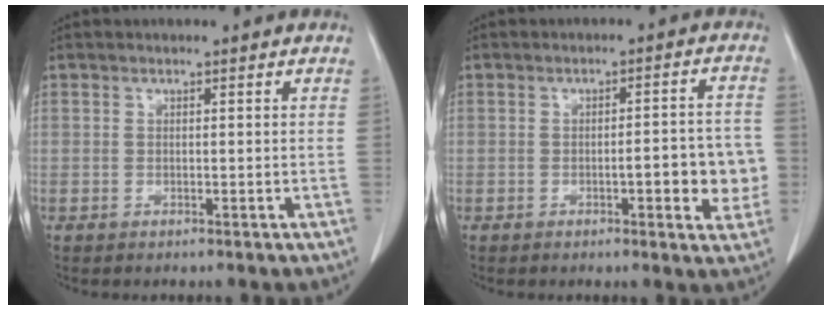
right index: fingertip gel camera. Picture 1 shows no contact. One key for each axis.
{"total": 7.1, "fx": -1.7, "fy": 1.8, "fz": 6.7, "tx": -0.079, "ty": 0.013, "tz": -0.019}